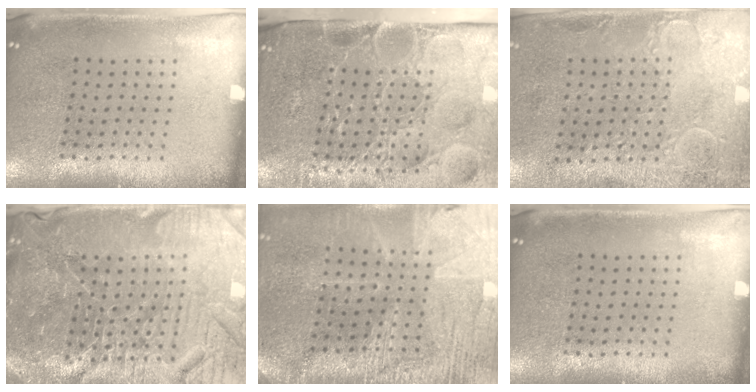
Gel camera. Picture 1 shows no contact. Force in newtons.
{"total": 5.0, "press": 4.1, "slide": 2.8}
{"total": 2.9, "press": 2.3, "slide": 1.8}
{"total": 6.2, "press": 5.7, "slide": 2.3}
{"total": 3.4, "press": 3.2, "slide": 1.1}
{"total": 0.0}